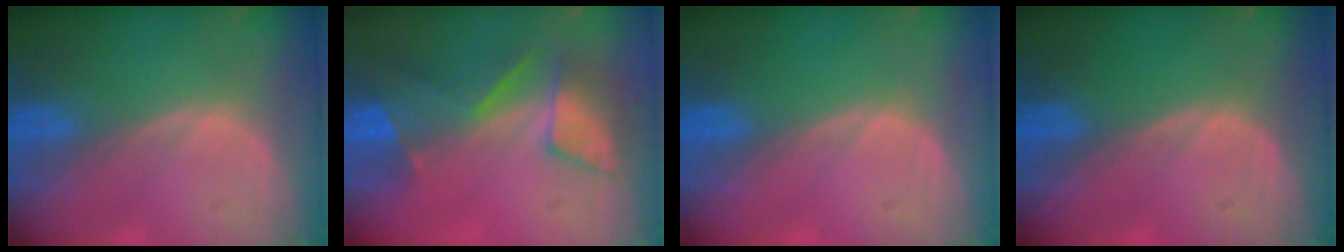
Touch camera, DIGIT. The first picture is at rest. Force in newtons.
{"total": 8.4, "press": 7.2, "slide": 4.4}
{"total": 0.0}
{"total": 0.0}